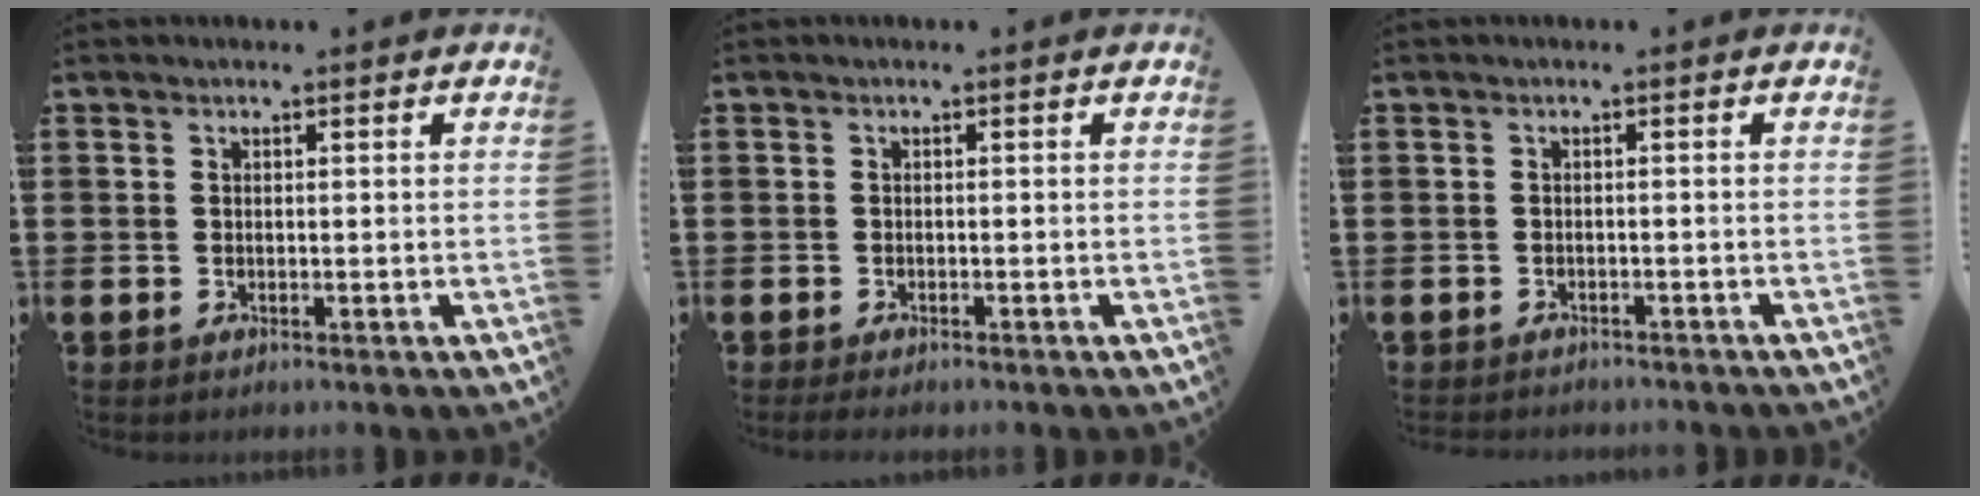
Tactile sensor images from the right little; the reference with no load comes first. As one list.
[{"total": 0.7, "force": [-0.6, 0.1, 0.4], "torque": [-0.008, -0.001, -0.012]}, {"total": 0.9, "force": [-0.9, 0.0, -0.1], "torque": [-0.001, 0.001, -0.019]}]